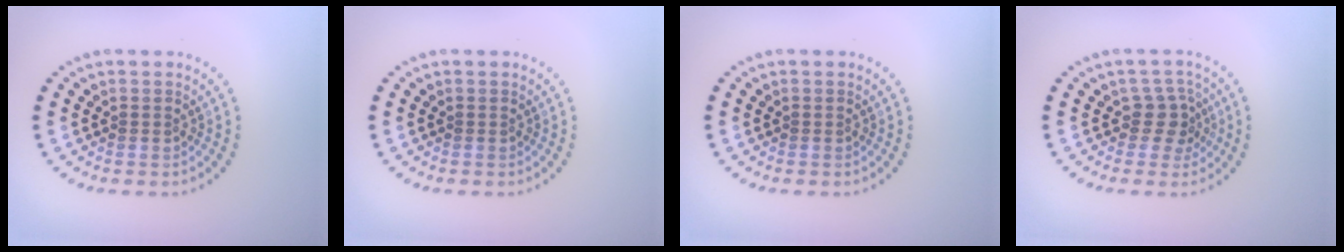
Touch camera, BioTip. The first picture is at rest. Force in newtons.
{"total": 0.0}
{"total": 0.0}
{"total": 2.5, "press": 1.9, "slide": 1.6}